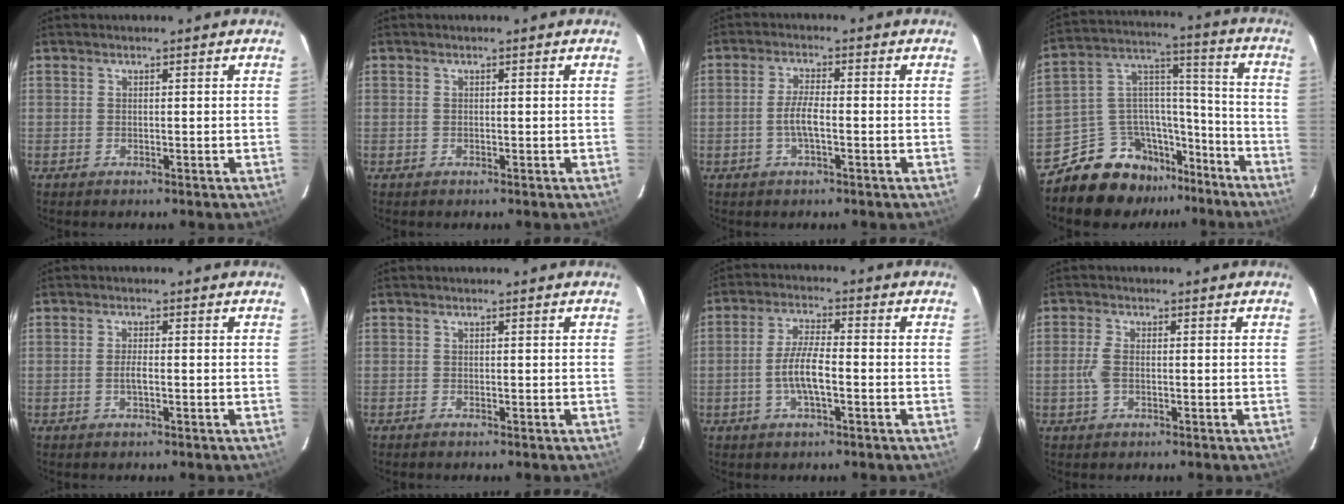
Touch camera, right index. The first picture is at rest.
{"total": 0.0}
{"total": 4.0, "force": [-1.2, 1.0, 3.7], "torque": [-0.077, 0.001, -0.022]}
{"total": 15.3, "force": [-12.1, 8.5, 4.1], "torque": [-0.087, 0.070, -0.191]}
{"total": 1.7, "force": [-0.5, 0.4, 1.6], "torque": [-0.031, -0.001, -0.010]}
{"total": 0.0}
{"total": 6.6, "force": [-1.9, 1.7, 6.1], "torque": [-0.121, 0.002, -0.036]}
{"total": 3.1, "force": [-0.5, 1.6, 2.7], "torque": [-0.064, 0.002, -0.009]}